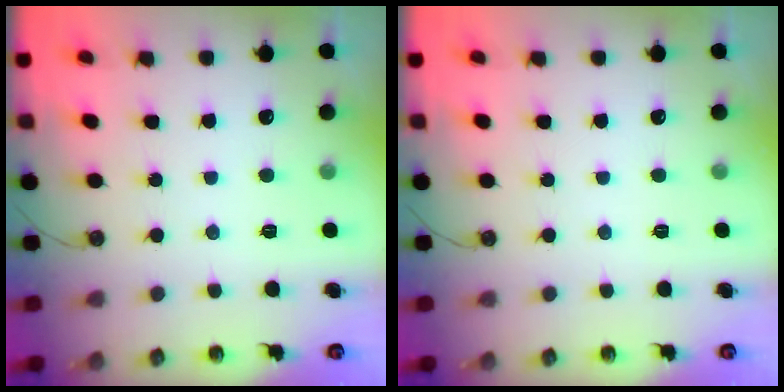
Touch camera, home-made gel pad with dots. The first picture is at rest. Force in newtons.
{"total": 0.0}